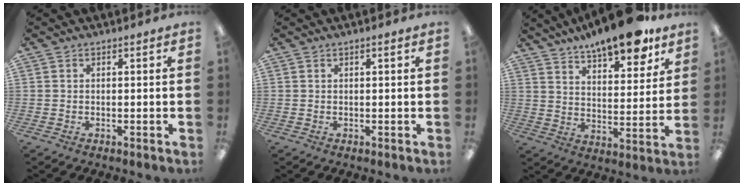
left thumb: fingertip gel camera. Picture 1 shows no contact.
{"total": 0.7, "force": [0.3, 0.1, 0.7], "torque": [-0.013, 0.001, 0.006]}
{"total": 13.1, "force": [10.9, 3.9, 6.1], "torque": [-0.086, -0.068, 0.188]}